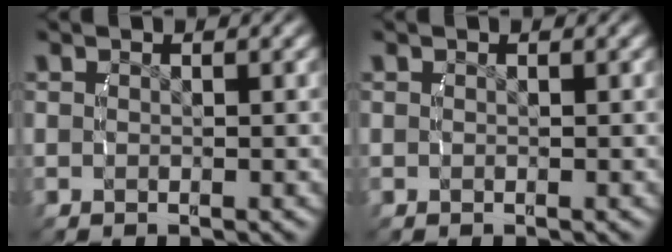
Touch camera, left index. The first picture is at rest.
{"total": 0.0}